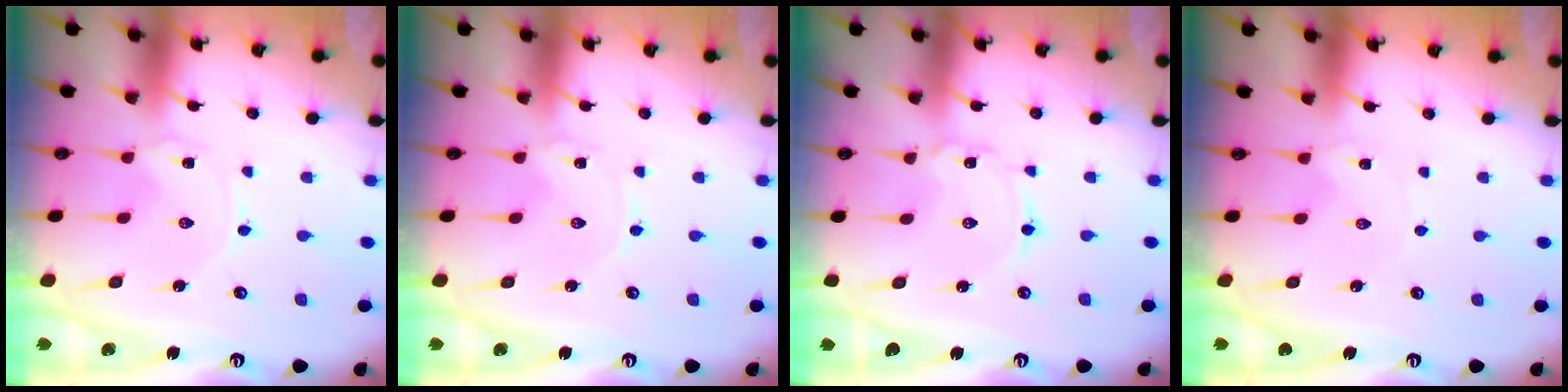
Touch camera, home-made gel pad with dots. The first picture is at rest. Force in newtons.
{"total": 0.0}
{"total": 2.3, "press": 2.3, "slide": 0.2}
{"total": 0.0}